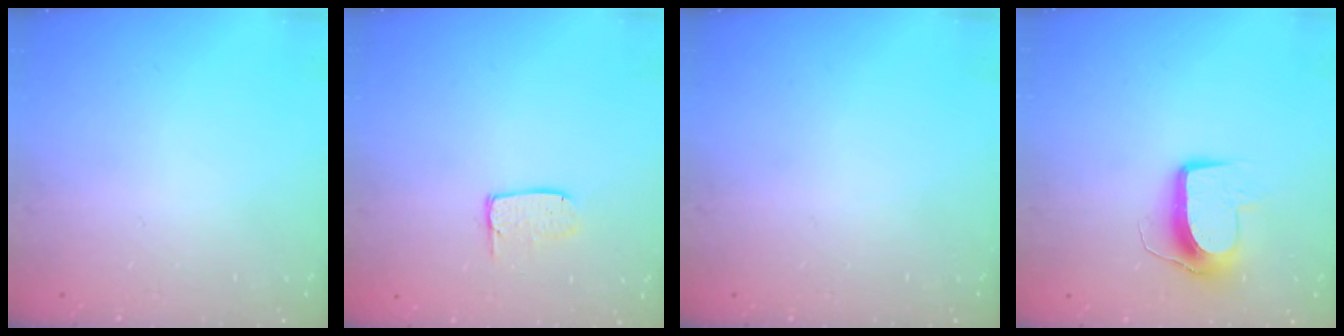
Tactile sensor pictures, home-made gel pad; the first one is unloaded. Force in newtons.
{"total": 6.7, "press": 6.7, "slide": 0.5}
{"total": 0.0}
{"total": 9.7, "press": 9.7, "slide": 0.6}